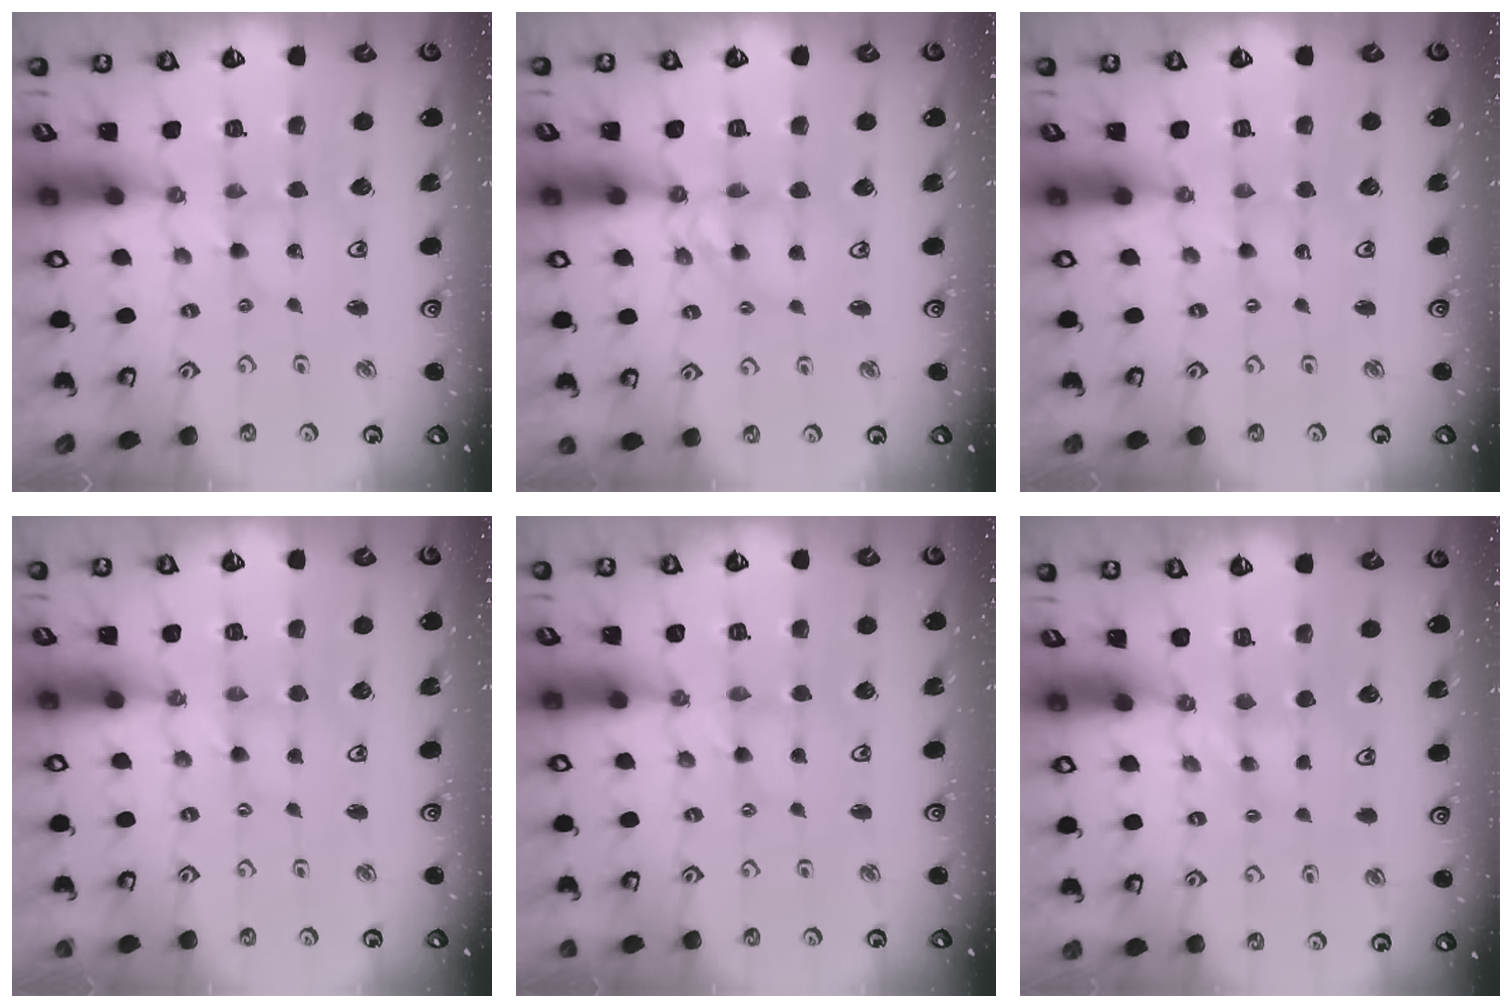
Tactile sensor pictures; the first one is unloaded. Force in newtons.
{"total": 9.8, "press": 9.8, "slide": 0.8}
{"total": 0.0}
{"total": 1.1, "press": 1.1, "slide": 0.1}
{"total": 1.5, "press": 1.5, "slide": 0.2}
{"total": 4.5, "press": 4.5, "slide": 0.6}